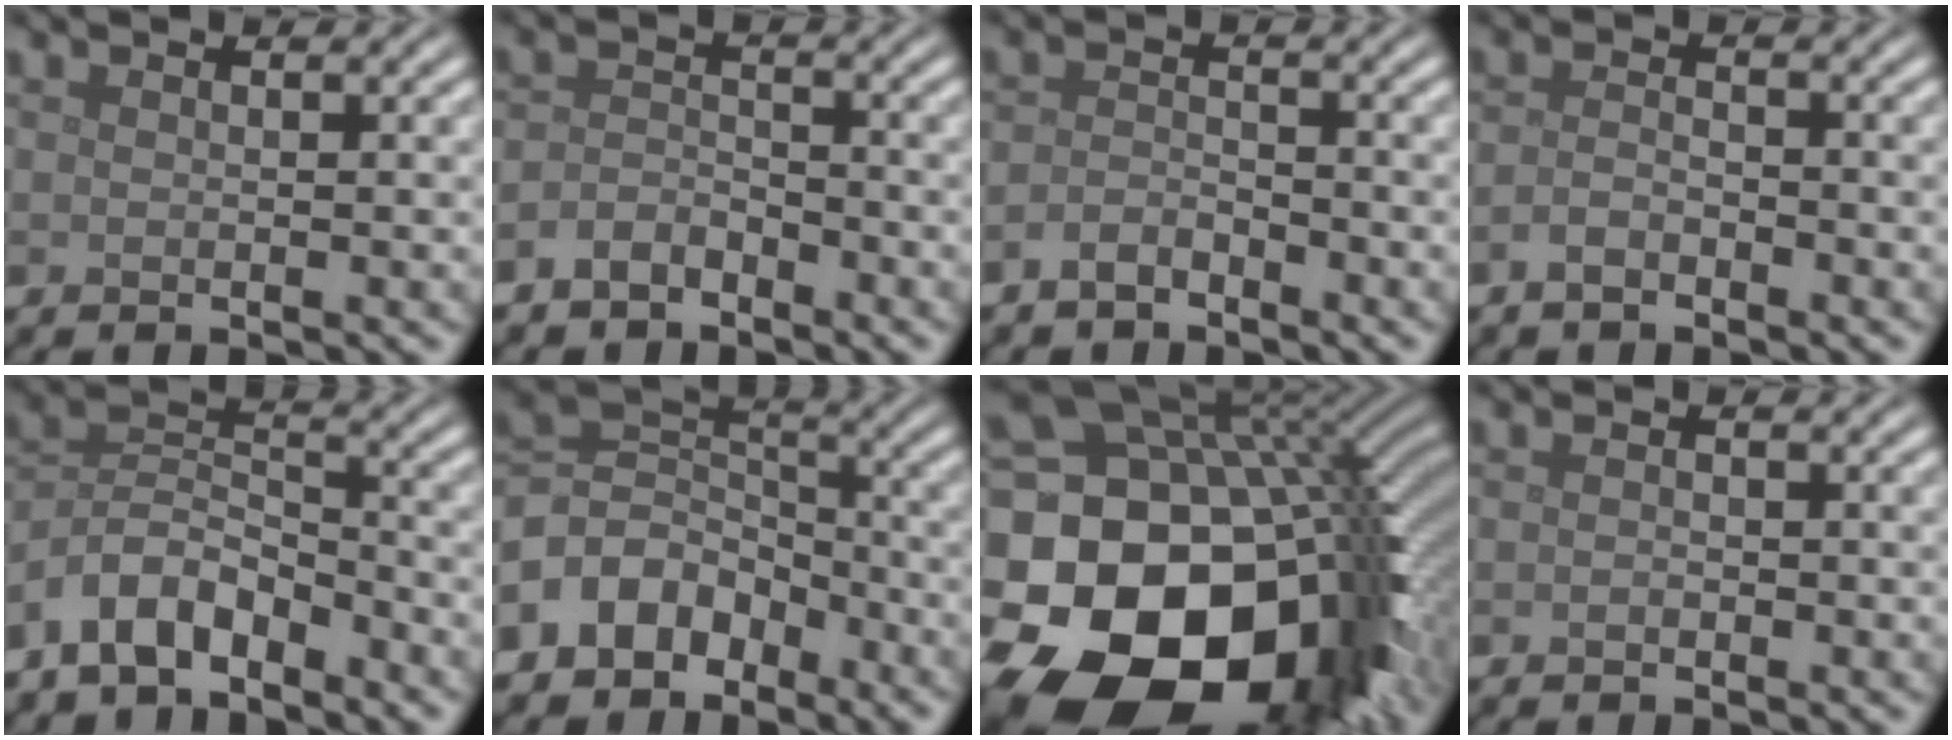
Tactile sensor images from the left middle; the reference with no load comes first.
{"total": 2.2, "force": [-1.7, 1.2, 0.8], "torque": [-0.016, 0.007, -0.039]}
{"total": 1.8, "force": [-1.4, 0.8, 0.8], "torque": [-0.017, 0.004, -0.032]}
{"total": 1.5, "force": [-1.1, 0.6, 0.9], "torque": [-0.021, 0.002, -0.025]}
{"total": 5.5, "force": [-4.1, 2.5, 2.6], "torque": [-0.047, 0.004, -0.090]}
{"total": 6.6, "force": [-3.9, 4.7, 2.4], "torque": [-0.039, 0.006, -0.093]}
{"total": 21.8, "force": [-5.8, 15.3, 14.4], "torque": [-0.269, -0.033, -0.074]}
{"total": 0.6, "force": [-0.2, 0.4, 0.4], "torque": [-0.008, -0.001, -0.004]}